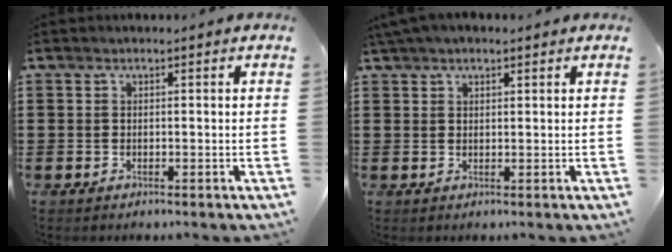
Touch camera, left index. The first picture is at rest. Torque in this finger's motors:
{"motor_torque": [1.07, -1.07, 0.17, 0.05]}